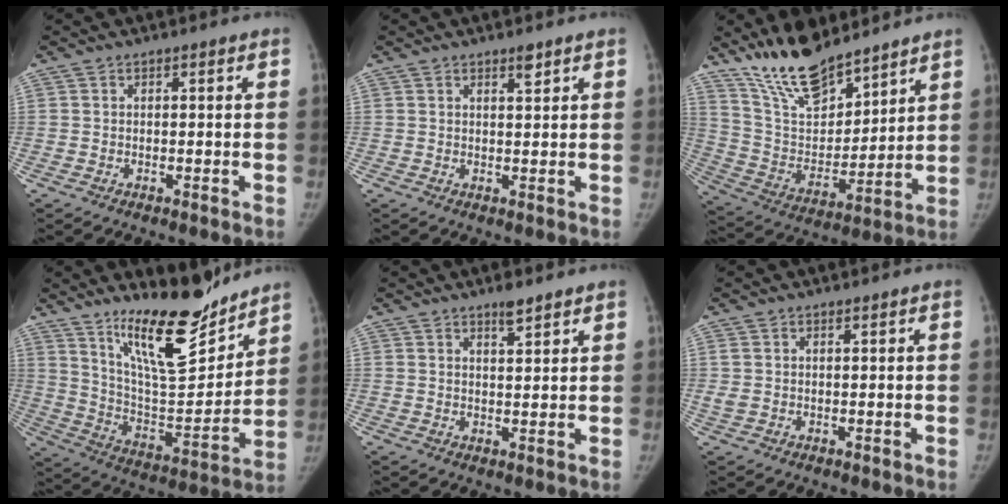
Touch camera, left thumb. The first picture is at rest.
{"total": 1.8, "force": [1.3, 0.5, 1.1], "torque": [-0.012, -0.009, 0.021]}
{"total": 16.4, "force": [13.4, 5.8, 7.6], "torque": [-0.094, -0.076, 0.254]}
{"total": 19.6, "force": [15.0, 5.5, 11.4], "torque": [-0.137, -0.113, 0.256]}
{"total": 3.2, "force": [2.5, 0.8, 1.9], "torque": [-0.018, -0.018, 0.040]}
{"total": 1.9, "force": [0.6, 1.2, 1.4], "torque": [-0.036, 0.000, 0.018]}